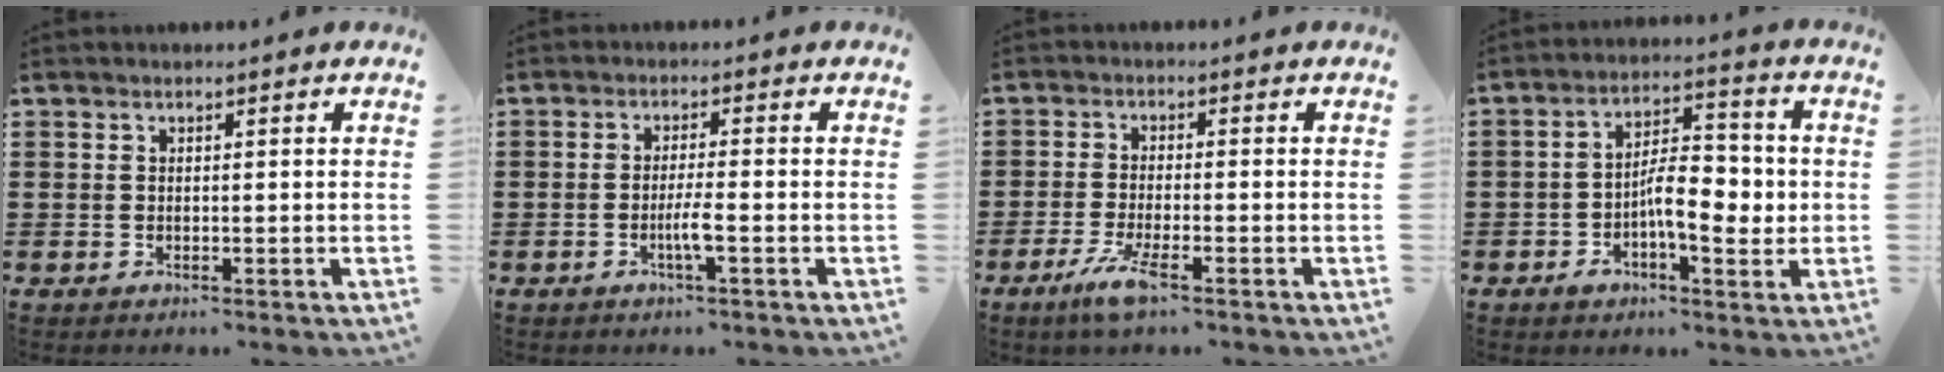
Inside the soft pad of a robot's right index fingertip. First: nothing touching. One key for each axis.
{"total": 3.4, "fx": -1.3, "fy": 0.0, "fz": 3.1, "tx": -0.061, "ty": -0.006, "tz": -0.026}
{"total": 4.6, "fx": -2.6, "fy": 0.3, "fz": 3.8, "tx": -0.090, "ty": -0.021, "tz": -0.048}
{"total": 8.0, "fx": -1.1, "fy": 3.9, "fz": 6.9, "tx": -0.091, "ty": 0.003, "tz": -0.026}